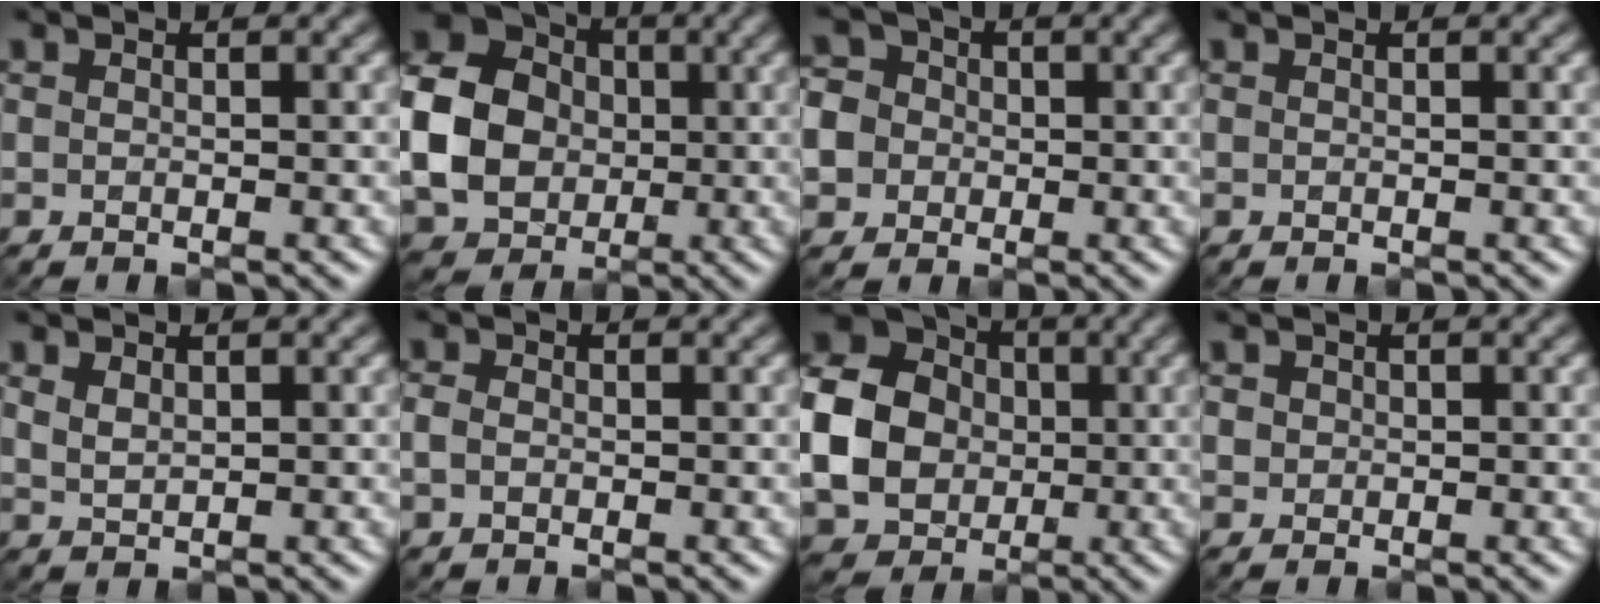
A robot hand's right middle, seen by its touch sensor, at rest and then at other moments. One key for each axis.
{"total": 11.2, "fx": -0.5, "fy": 9.4, "fz": 6.0, "tx": -0.140, "ty": -0.003, "tz": -0.021}
{"total": 7.6, "fx": -1.0, "fy": 7.1, "fz": 2.6, "tx": -0.056, "ty": 0.018, "tz": -0.052}
{"total": 0.0}
{"total": 1.5, "fx": 0.9, "fy": 0.8, "fz": 0.8, "tx": -0.021, "ty": -0.002, "tz": 0.024}
{"total": 1.4, "fx": -0.2, "fy": 1.1, "fz": 0.8, "tx": -0.016, "ty": 0.000, "tz": -0.009}
{"total": 12.7, "fx": -0.2, "fy": 11.0, "fz": 6.4, "tx": -0.156, "ty": 0.000, "tz": -0.026}
{"total": 0.7, "fx": 0.2, "fy": 0.7, "fz": 0.1, "tx": 0.003, "ty": -0.002, "tz": 0.003}